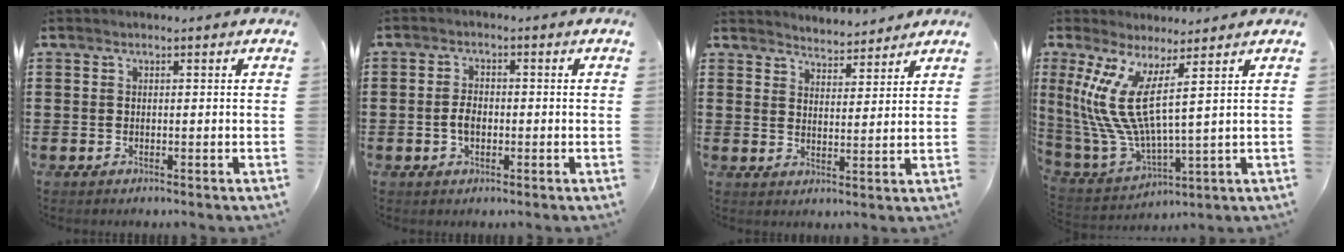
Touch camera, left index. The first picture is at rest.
{"total": 2.7, "force": [-0.6, 1.7, 2.1], "torque": [-0.049, 0.001, -0.013]}
{"total": 3.3, "force": [3.3, 0.6, -0.2], "torque": [-0.006, -0.007, 0.062]}
{"total": 10.0, "force": [4.5, 1.7, 8.8], "torque": [-0.226, -0.042, 0.073]}